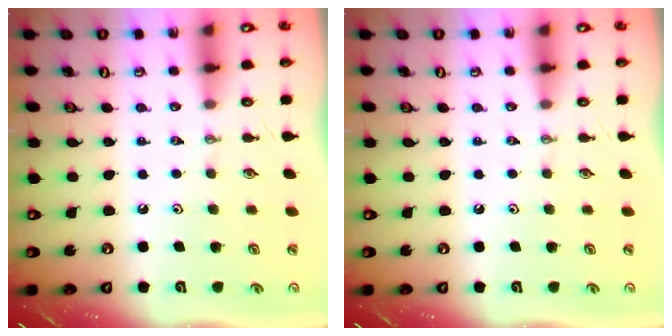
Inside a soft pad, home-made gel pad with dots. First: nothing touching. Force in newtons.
{"total": 0.0}